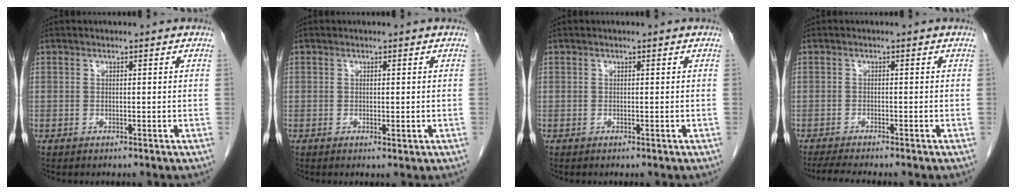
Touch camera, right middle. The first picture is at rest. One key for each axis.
{"total": 1.0, "fx": -0.3, "fy": 0.4, "fz": 0.9, "tx": -0.013, "ty": -0.003, "tz": -0.002}
{"total": 0.0}
{"total": 5.4, "fx": -4.6, "fy": 0.1, "fz": 2.7, "tx": -0.041, "ty": -0.012, "tz": -0.073}